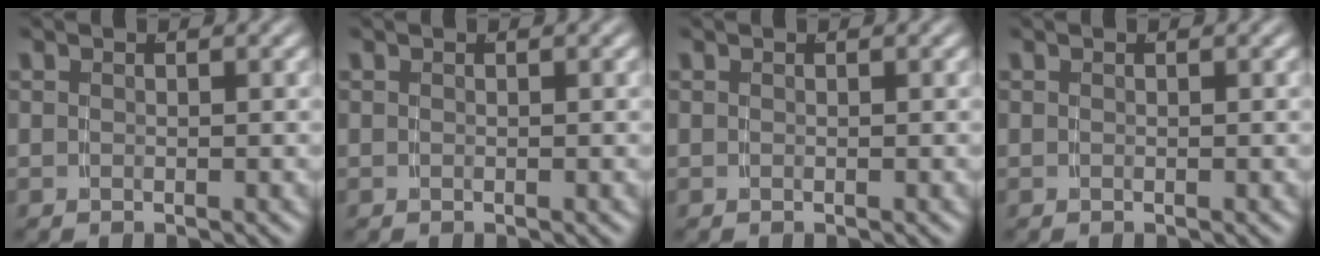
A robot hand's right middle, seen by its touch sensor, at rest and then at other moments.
{"total": 0.0}
{"total": 0.0}
{"total": 0.0}